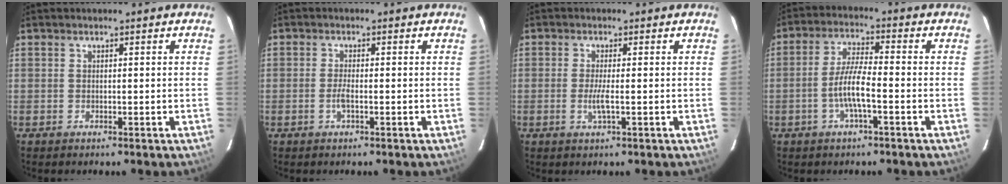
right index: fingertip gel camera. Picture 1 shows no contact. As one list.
[{"total": 1.7, "force": [-0.6, 0.2, 1.6], "torque": [-0.031, 0.001, -0.012]}, {"total": 2.6, "force": [-0.6, -0.1, 2.6], "torque": [-0.049, -0.005, -0.010]}, {"total": 6.4, "force": [-2.3, 0.8, 5.9], "torque": [-0.121, 0.007, -0.045]}]